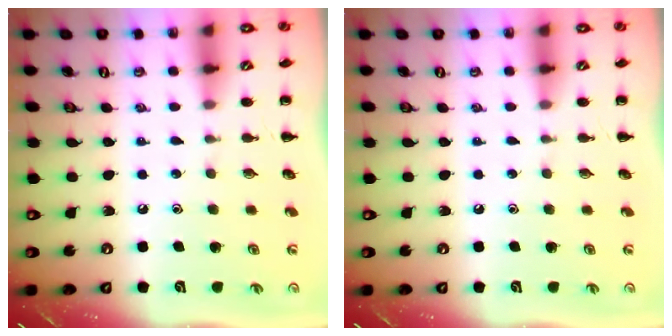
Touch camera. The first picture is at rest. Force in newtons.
{"total": 0.0}